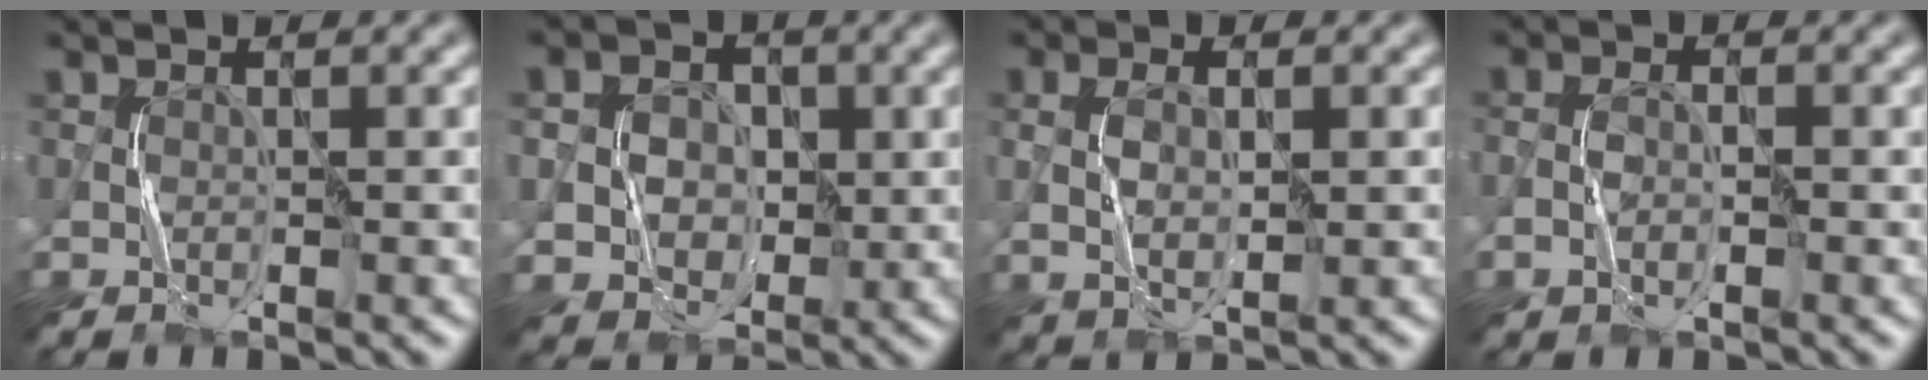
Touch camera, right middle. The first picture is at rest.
{"total": 7.5, "force": [0.6, 6.5, 3.8], "torque": [-0.063, 0.029, -0.009]}
{"total": 3.2, "force": [0.2, 1.7, 2.7], "torque": [-0.061, 0.000, 0.007]}
{"total": 1.9, "force": [-0.7, 1.0, 1.4], "torque": [-0.029, 0.003, -0.017]}